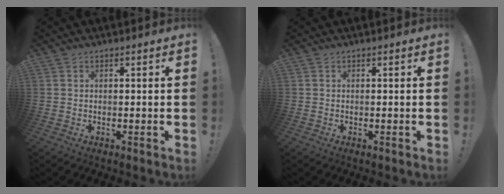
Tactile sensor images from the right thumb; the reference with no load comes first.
{"total": 0.0}